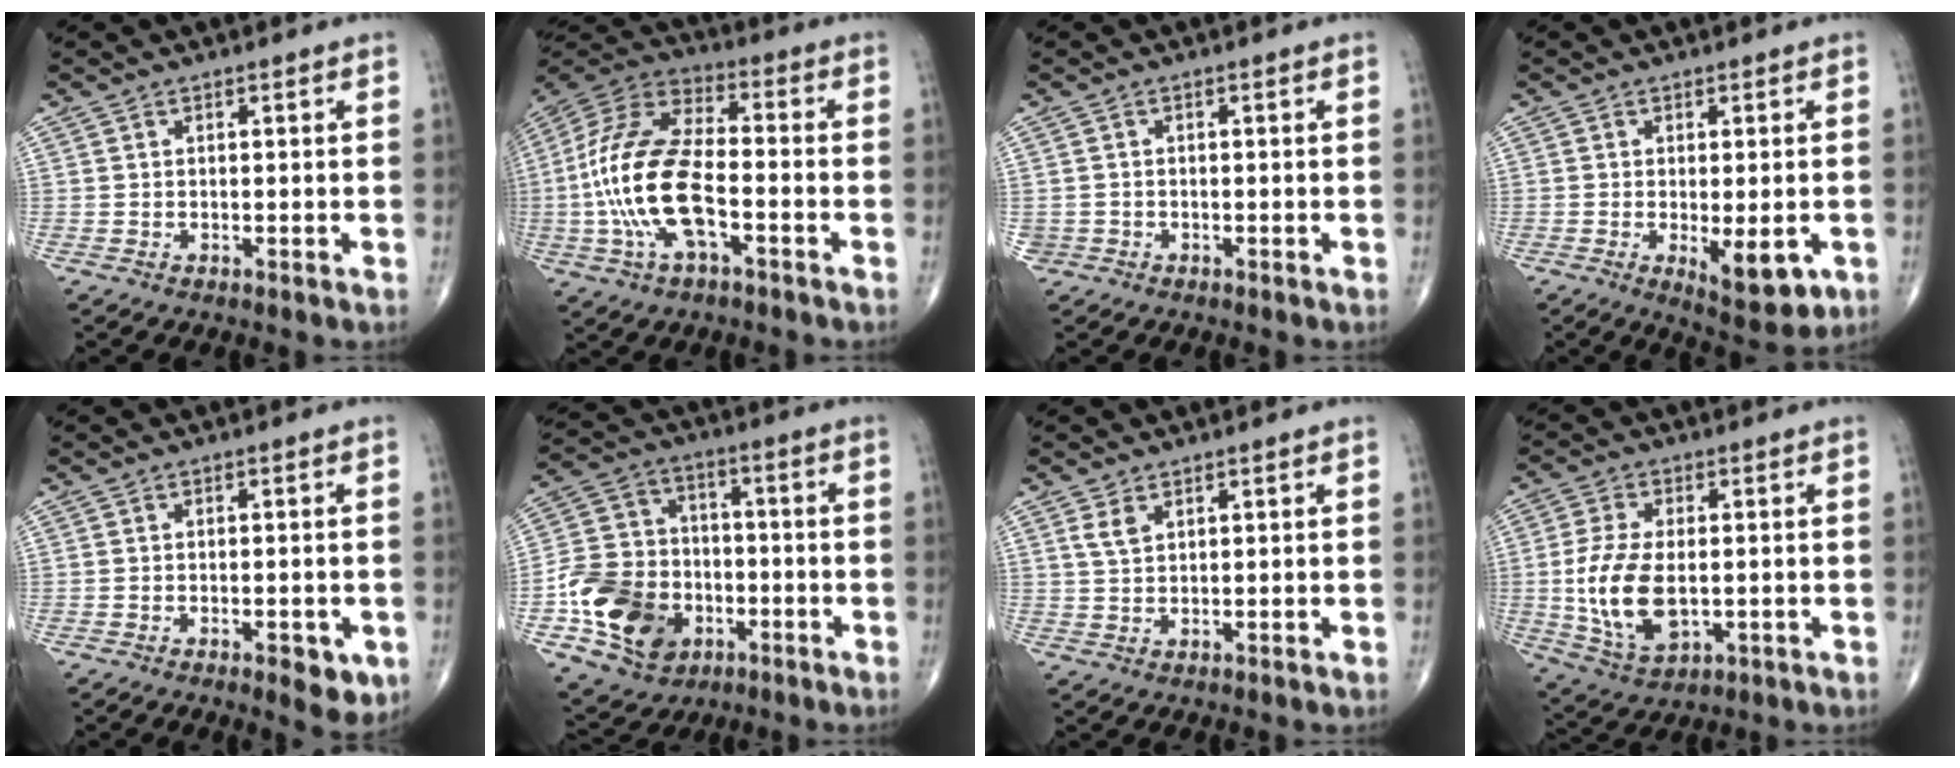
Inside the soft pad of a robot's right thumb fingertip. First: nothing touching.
{"total": 18.8, "force": [-4.0, 8.7, 16.2], "torque": [-0.343, 0.031, -0.076]}
{"total": 1.3, "force": [-0.4, 1.2, 0.0], "torque": [0.006, 0.006, -0.007]}
{"total": 8.5, "force": [-2.4, 3.2, 7.5], "torque": [-0.098, -0.017, -0.028]}
{"total": 5.5, "force": [-2.1, 2.2, 4.6], "torque": [-0.050, -0.004, -0.022]}
{"total": 17.6, "force": [-5.7, 13.6, 9.6], "torque": [-0.151, 0.027, -0.095]}
{"total": 2.7, "force": [1.5, 1.4, 1.7], "torque": [-0.031, -0.003, 0.037]}
{"total": 13.1, "force": [-1.0, 7.1, 10.9], "torque": [-0.219, -0.011, -0.008]}